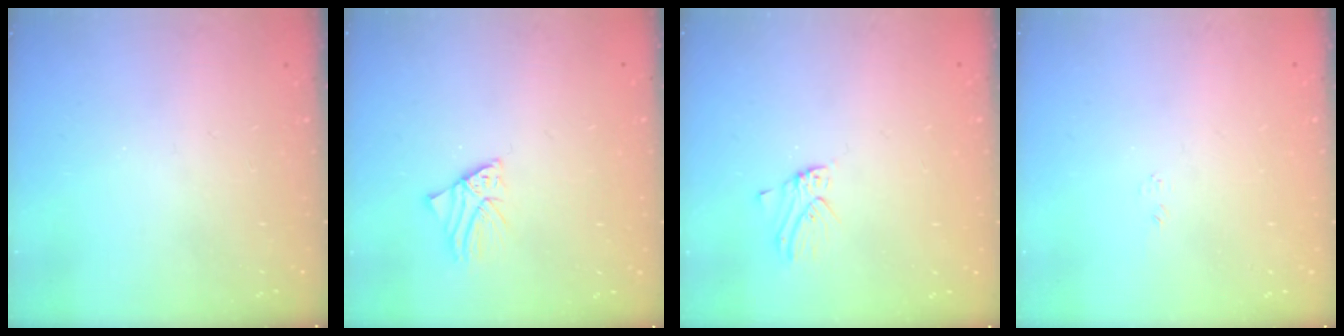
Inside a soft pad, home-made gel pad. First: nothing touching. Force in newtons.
{"total": 1.5, "press": 1.5, "slide": 0.1}
{"total": 1.4, "press": 1.4, "slide": 0.1}
{"total": 3.2, "press": 3.1, "slide": 0.3}